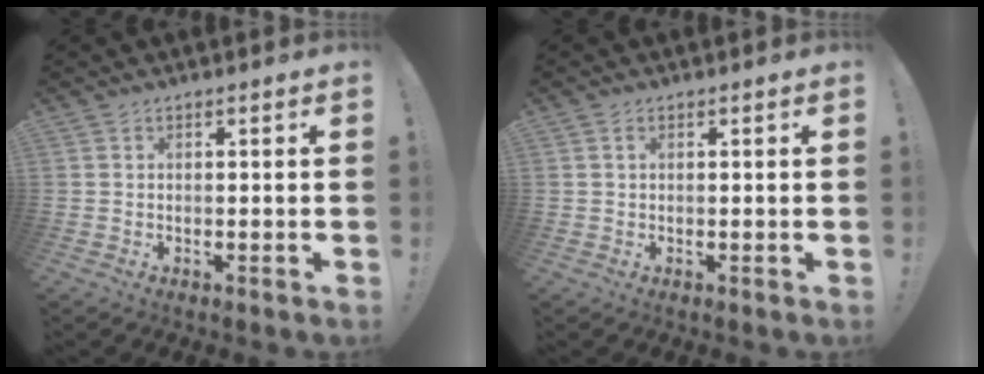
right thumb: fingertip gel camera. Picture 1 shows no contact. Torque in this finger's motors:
{"motor_torque": [-0.06, -0.18, -0.27, -0.04, 0.09]}